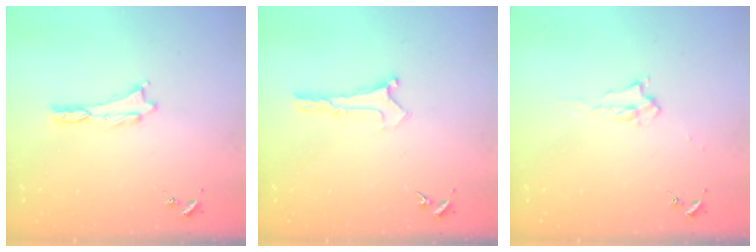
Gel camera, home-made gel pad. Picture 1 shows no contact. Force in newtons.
{"total": 0.0}
{"total": 2.2, "press": 2.2, "slide": 0.4}